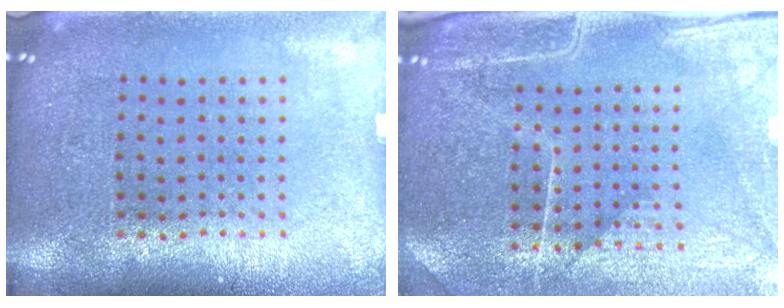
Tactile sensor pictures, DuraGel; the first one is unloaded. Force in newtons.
{"total": 4.4, "press": 3.8, "slide": 2.2}